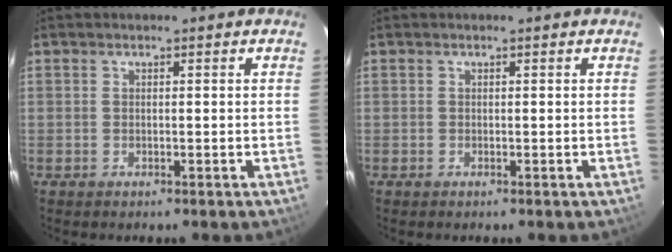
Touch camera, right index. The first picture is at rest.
{"total": 0.0}